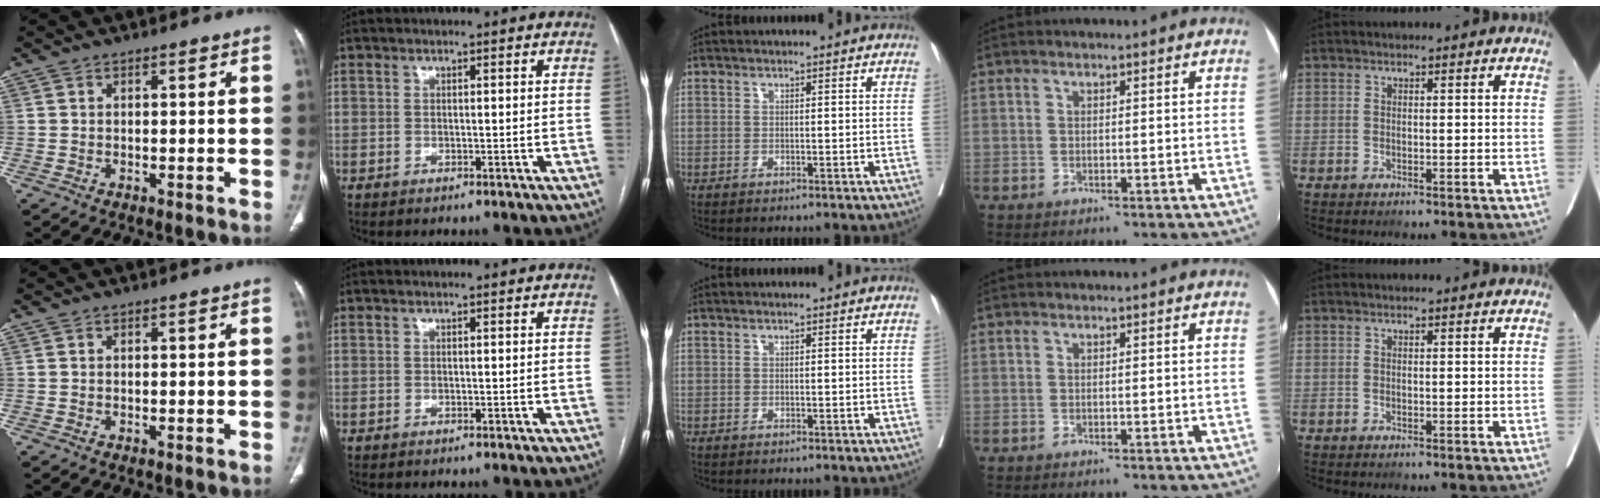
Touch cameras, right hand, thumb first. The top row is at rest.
{}